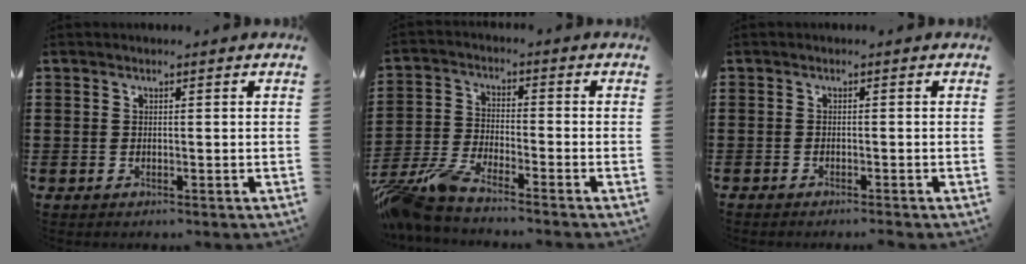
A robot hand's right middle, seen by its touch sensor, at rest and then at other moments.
{"total": 6.8, "force": [-6.2, 0.5, 2.7], "torque": [-0.087, -0.016, -0.130]}
{"total": 0.7, "force": [-0.7, -0.1, 0.1], "torque": [-0.004, -0.003, -0.014]}